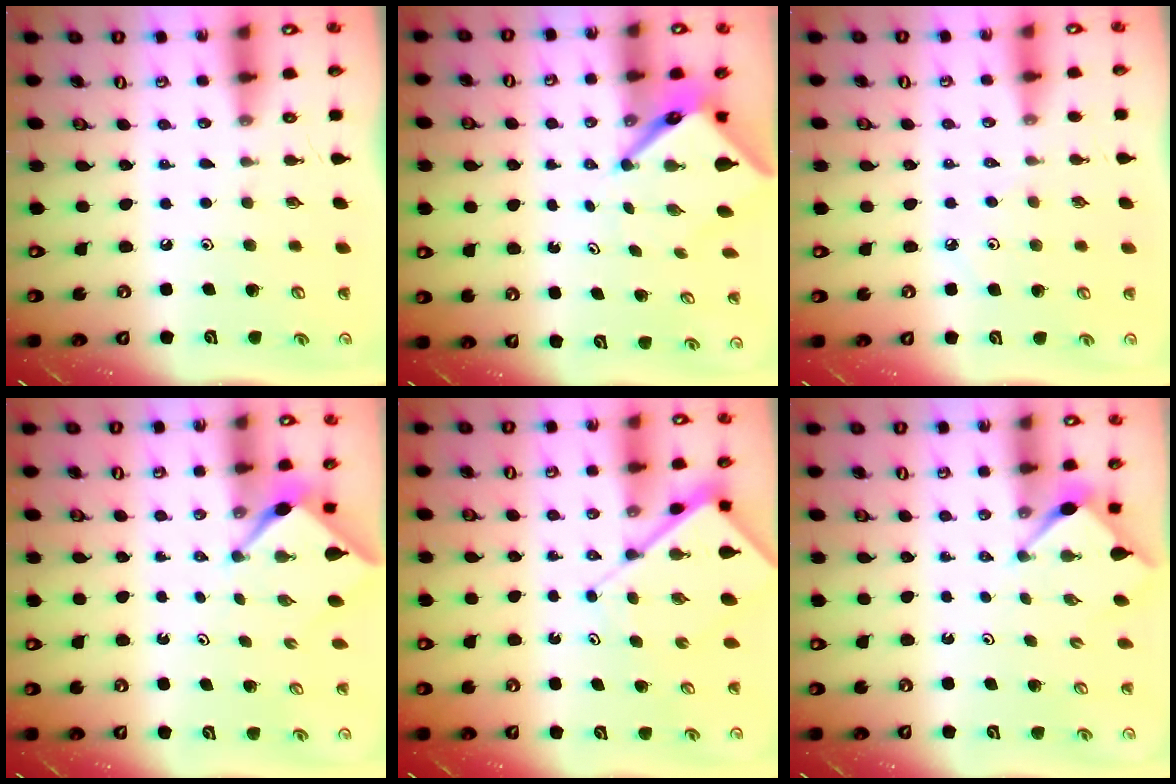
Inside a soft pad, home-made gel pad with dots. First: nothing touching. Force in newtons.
{"total": 6.7, "press": 6.7, "slide": 0.6}
{"total": 2.6, "press": 2.5, "slide": 0.5}
{"total": 2.3, "press": 2.3, "slide": 0.3}
{"total": 7.0, "press": 6.9, "slide": 0.7}
{"total": 2.9, "press": 2.9, "slide": 0.3}